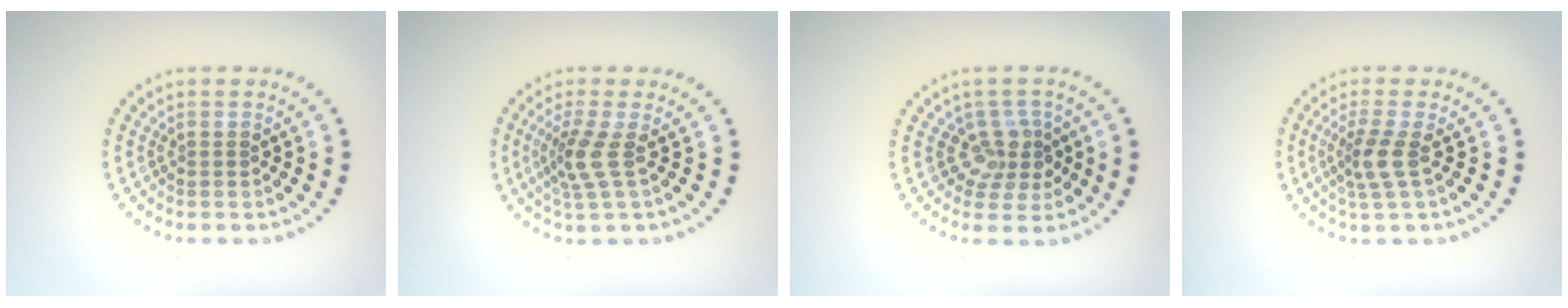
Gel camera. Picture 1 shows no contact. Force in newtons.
{"total": 2.6, "press": 1.9, "slide": 1.7}
{"total": 2.9, "press": 2.2, "slide": 1.8}
{"total": 2.4, "press": 1.9, "slide": 1.5}